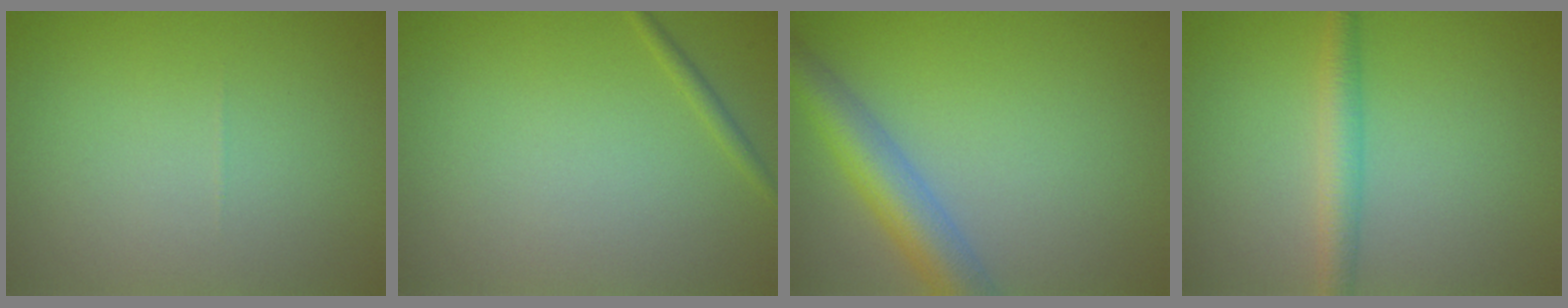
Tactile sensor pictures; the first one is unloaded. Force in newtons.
{"total": 0.8, "press": 0.8, "slide": 0.0}
{"total": 4.9, "press": 4.9, "slide": 0.3}
{"total": 2.6, "press": 2.6, "slide": 0.1}